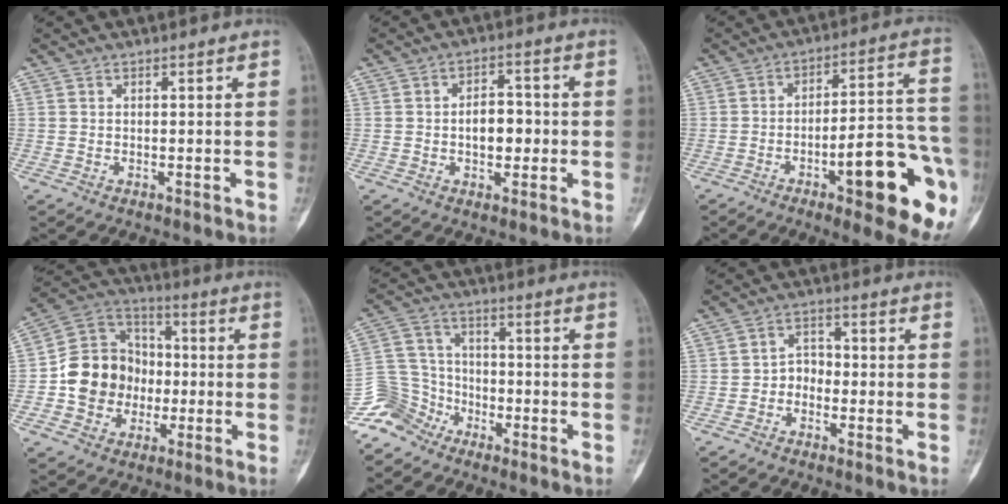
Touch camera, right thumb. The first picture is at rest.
{"total": 6.5, "force": [-0.6, 4.1, 5.0], "torque": [-0.056, 0.016, -0.012]}
{"total": 22.0, "force": [-8.5, 6.2, 19.2], "torque": [-0.202, 0.046, -0.108]}
{"total": 14.5, "force": [-2.2, 12.6, 6.9], "torque": [-0.079, 0.034, -0.044]}
{"total": 8.4, "force": [-6.3, 5.5, 0.2], "torque": [0.016, 0.053, -0.137]}
{"total": 3.5, "force": [-1.3, 2.7, 1.9], "torque": [-0.009, 0.020, -0.035]}